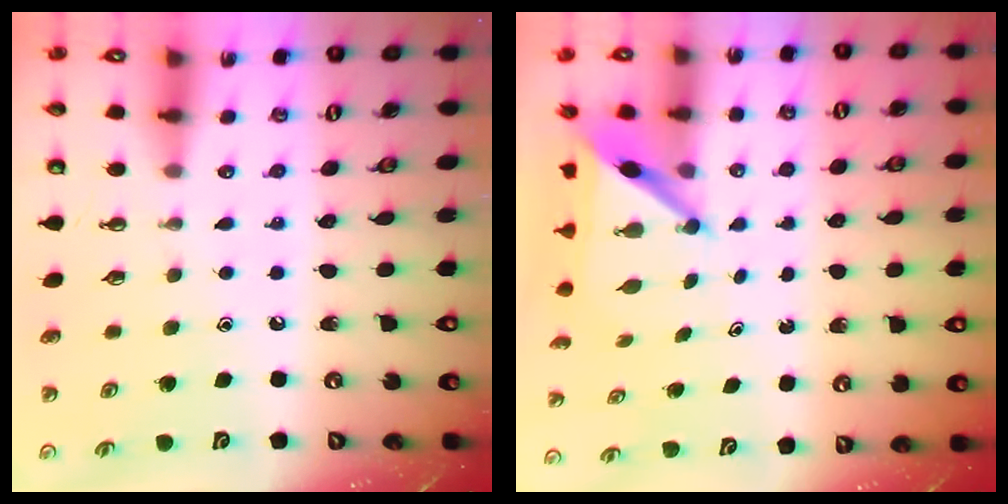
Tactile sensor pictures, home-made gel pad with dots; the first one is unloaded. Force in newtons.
{"total": 5.5, "press": 5.5, "slide": 0.2}